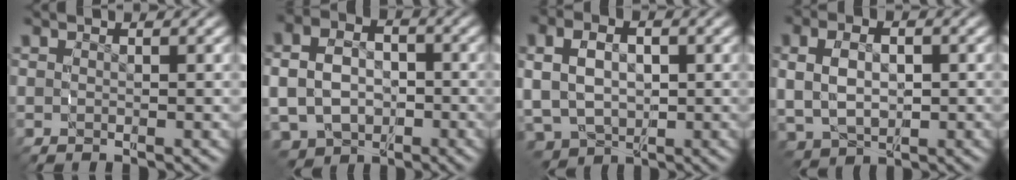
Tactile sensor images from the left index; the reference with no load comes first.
{"total": 9.8, "force": [-2.5, 8.5, 4.2], "torque": [-0.094, -0.042, -0.034]}
{"total": 9.3, "force": [-1.7, 7.9, 4.6], "torque": [-0.107, -0.043, -0.010]}
{"total": 6.1, "force": [0.2, 4.8, 3.7], "torque": [-0.091, -0.017, 0.018]}